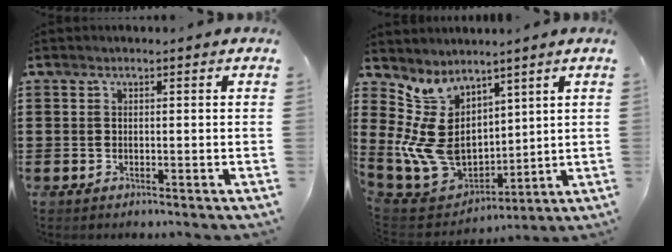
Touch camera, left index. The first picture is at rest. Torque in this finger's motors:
{"motor_torque": [0.32, 0.34, 0.87, 0.21]}